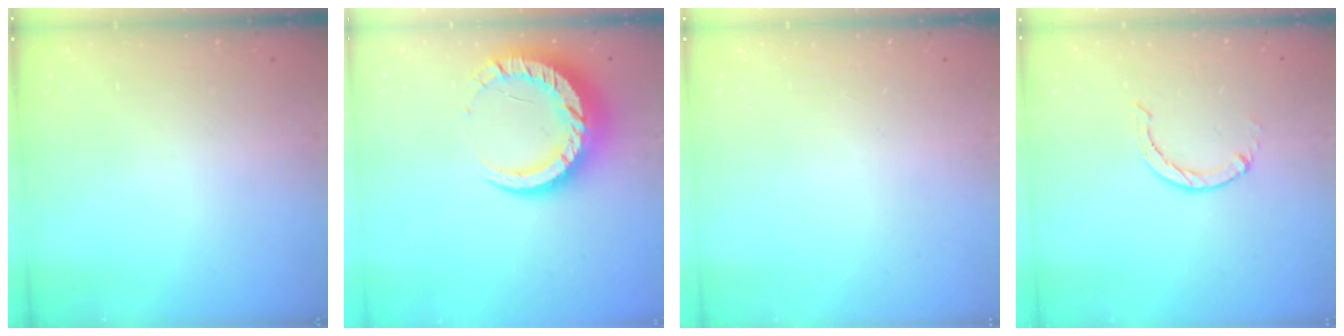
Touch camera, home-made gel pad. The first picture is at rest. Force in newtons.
{"total": 12.7, "press": 12.7, "slide": 0.8}
{"total": 0.0}
{"total": 0.6, "press": 0.6, "slide": 0.2}